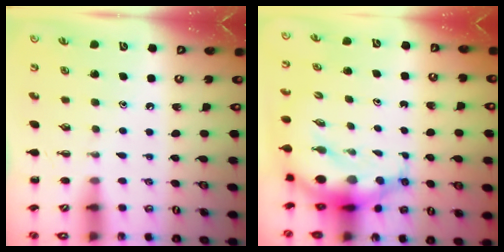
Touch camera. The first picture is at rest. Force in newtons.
{"total": 9.8, "press": 9.5, "slide": 2.3}